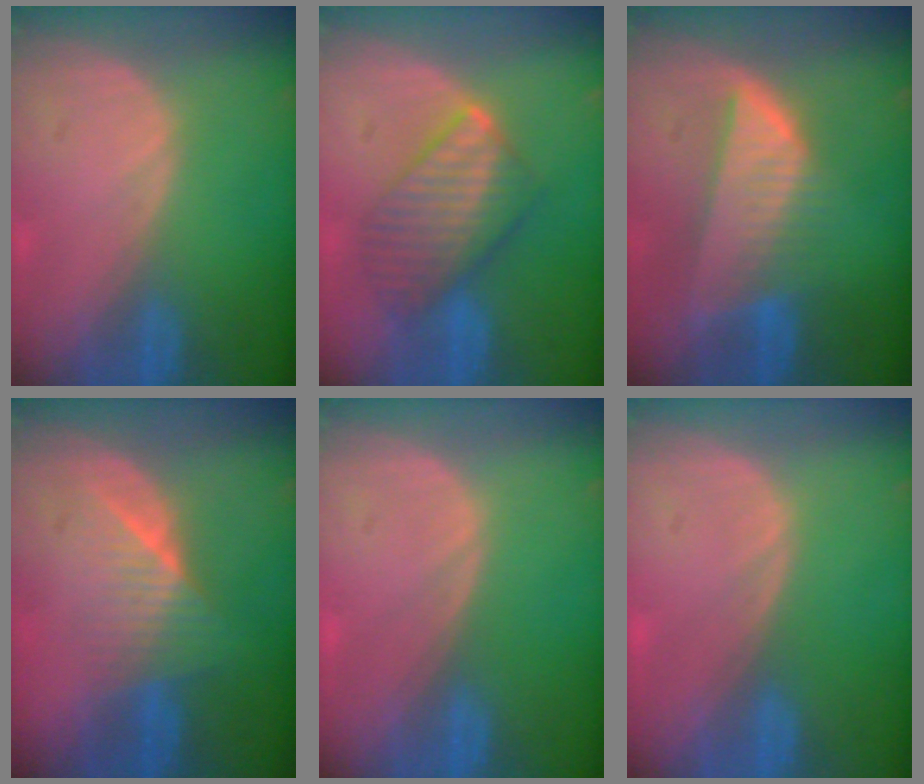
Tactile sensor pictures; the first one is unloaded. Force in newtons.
{"total": 7.7, "press": 7.7, "slide": 0.3}
{"total": 8.3, "press": 7.3, "slide": 3.9}
{"total": 6.3, "press": 5.9, "slide": 2.4}
{"total": 0.0}
{"total": 0.0}